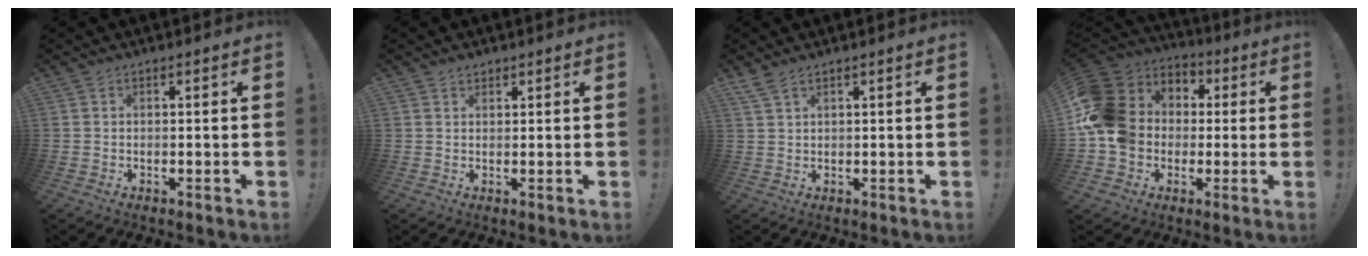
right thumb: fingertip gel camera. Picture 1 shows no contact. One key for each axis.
{"total": 1.5, "fx": 1.2, "fy": 0.8, "fz": 0.4, "tx": 0.002, "ty": -0.008, "tz": 0.022}
{"total": 3.1, "fx": 2.2, "fy": 0.8, "fz": 2.0, "tx": -0.049, "ty": -0.004, "tz": 0.043}
{"total": 16.7, "fx": -0.1, "fy": 14.8, "fz": 7.8, "tx": -0.136, "ty": 0.013, "tz": 0.017}